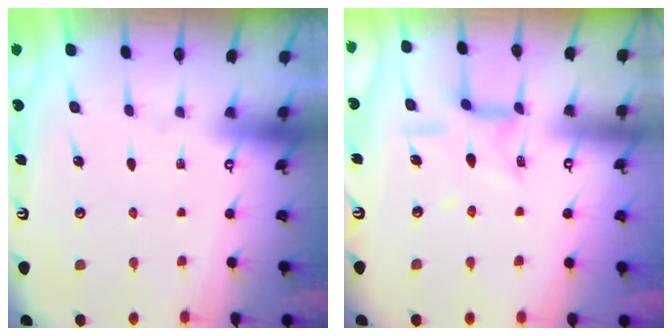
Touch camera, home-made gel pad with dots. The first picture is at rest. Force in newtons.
{"total": 10.8, "press": 10.7, "slide": 0.9}